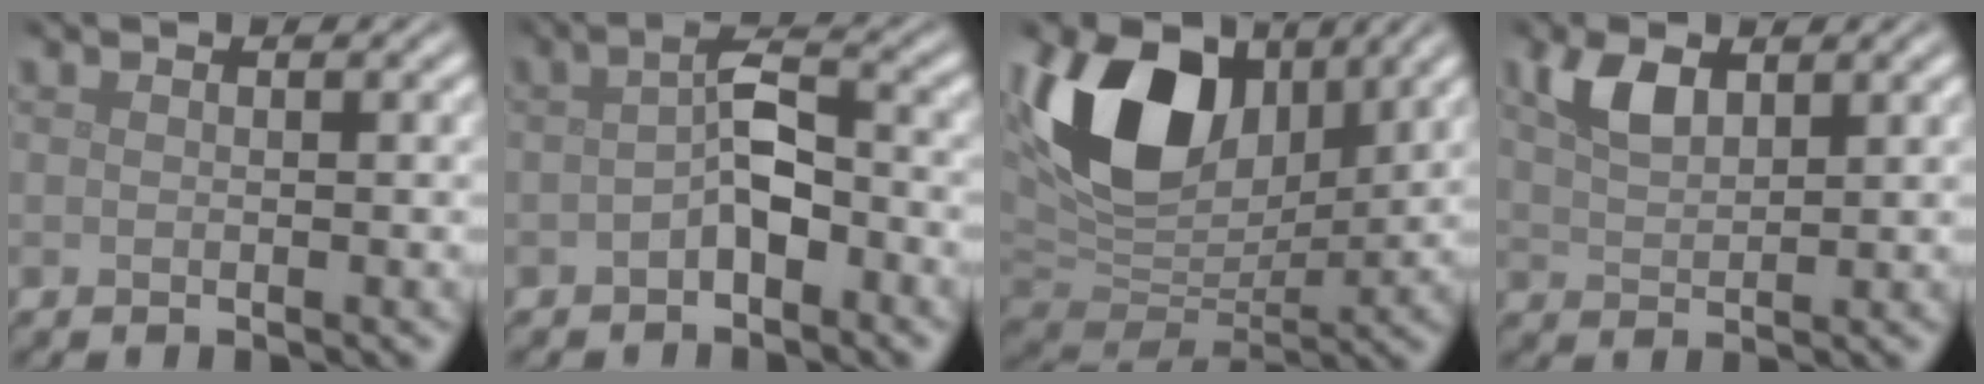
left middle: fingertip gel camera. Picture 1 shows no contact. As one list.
[{"total": 3.5, "force": [-1.1, 1.6, 2.9], "torque": [-0.051, 0.010, -0.025]}, {"total": 12.0, "force": [4.6, 7.8, 7.9], "torque": [-0.156, 0.004, 0.082]}, {"total": 3.1, "force": [1.8, 1.5, 2.0], "torque": [-0.046, 0.006, 0.038]}]